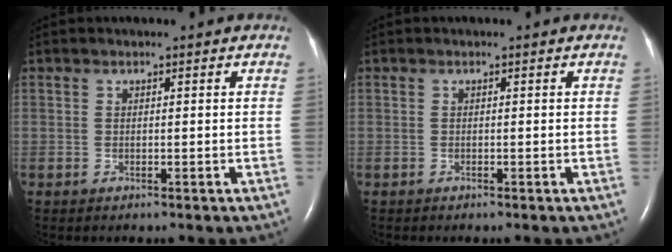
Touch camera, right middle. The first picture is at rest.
{"total": 0.0}